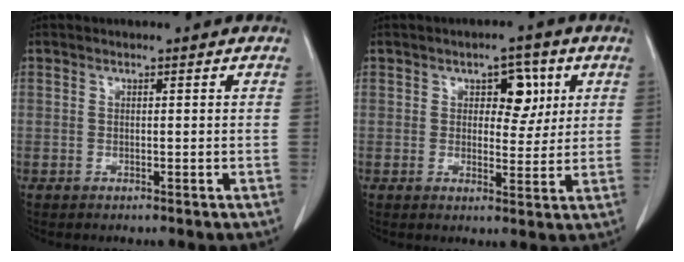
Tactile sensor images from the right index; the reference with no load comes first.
{"total": 5.2, "force": [1.9, 2.9, 3.9], "torque": [-0.046, 0.008, 0.027]}